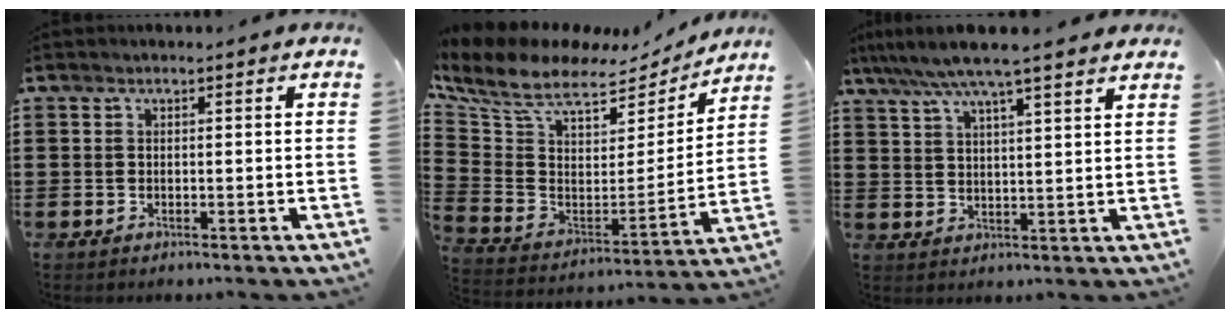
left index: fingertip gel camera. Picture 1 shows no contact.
{"total": 9.3, "force": [7.0, 3.9, 4.9], "torque": [-0.127, -0.041, 0.122]}
{"total": 6.5, "force": [5.5, 0.0, 3.5], "torque": [-0.083, -0.018, 0.095]}